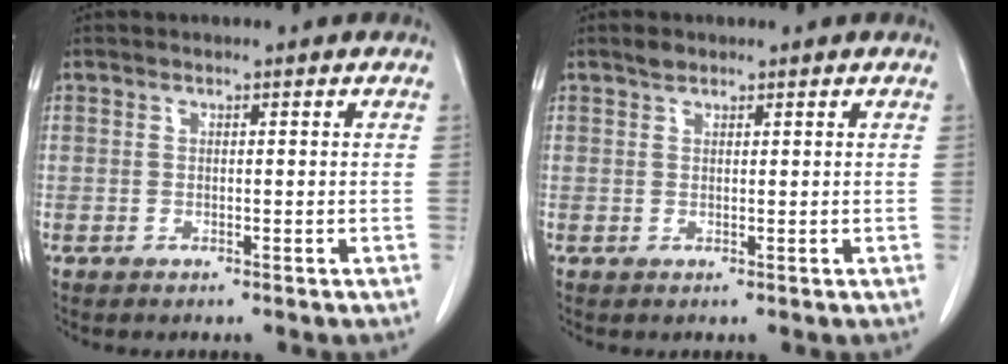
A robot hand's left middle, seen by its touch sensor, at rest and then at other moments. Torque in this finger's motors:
{"motor_torque": [0.13, -0.13, -0.01, 0.00]}